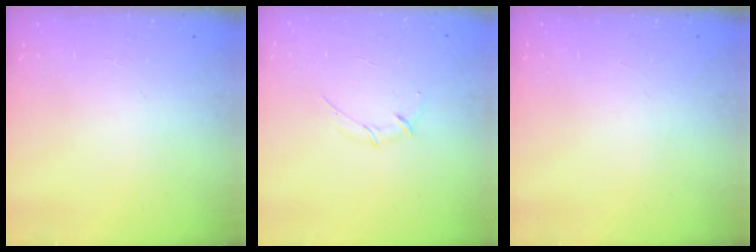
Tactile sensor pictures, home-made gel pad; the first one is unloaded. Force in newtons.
{"total": 3.0, "press": 2.9, "slide": 0.8}
{"total": 0.0}